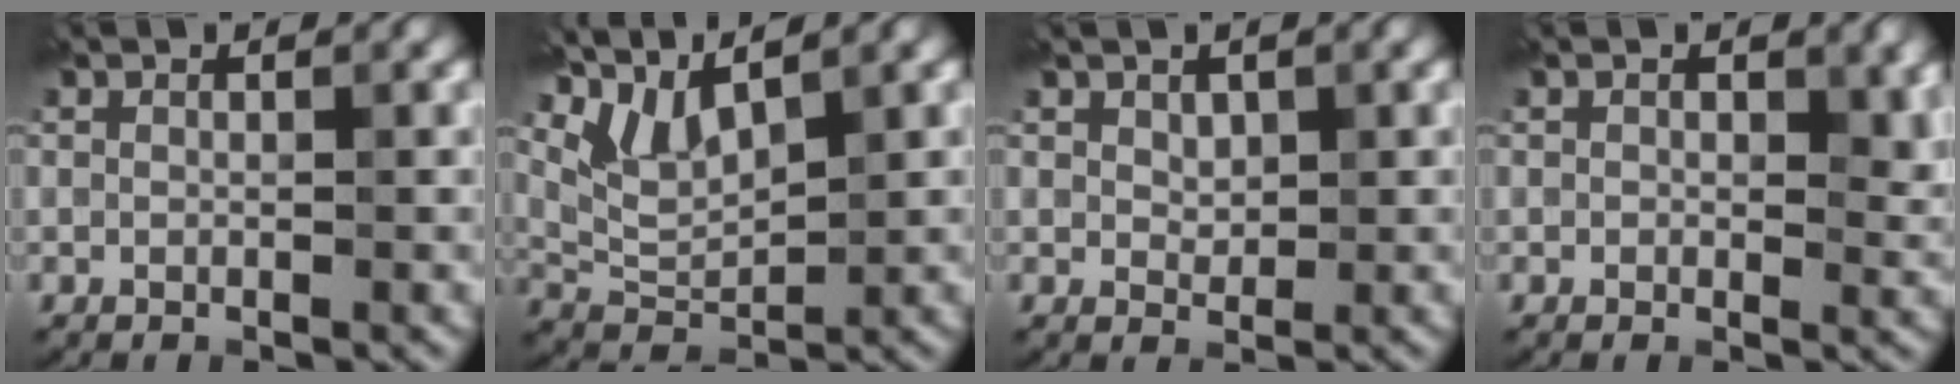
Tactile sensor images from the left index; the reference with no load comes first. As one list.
[{"total": 3.8, "force": [3.2, 1.2, 1.7], "torque": [-0.050, -0.001, 0.072]}, {"total": 1.2, "force": [0.8, 0.9, 0.3], "torque": [-0.006, 0.002, 0.017]}, {"total": 3.2, "force": [0.6, 2.0, 2.4], "torque": [-0.022, 0.004, 0.007]}]